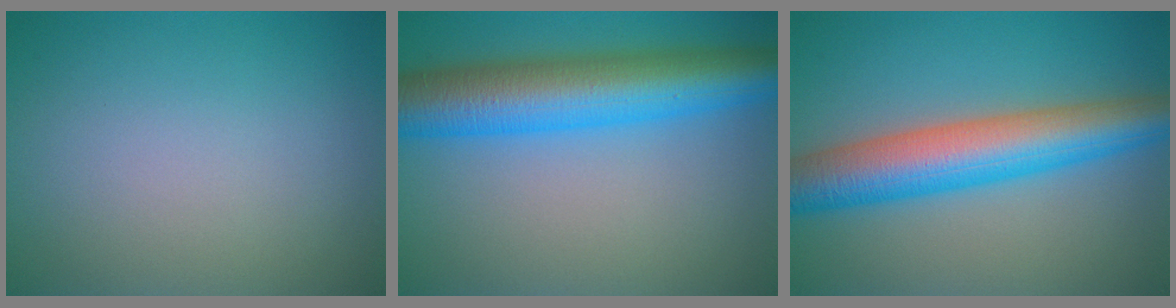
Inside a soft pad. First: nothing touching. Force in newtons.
{"total": 10.0, "press": 10.0, "slide": 0.1}
{"total": 8.9, "press": 8.9, "slide": 0.2}